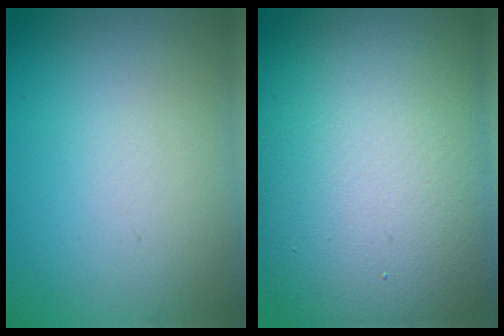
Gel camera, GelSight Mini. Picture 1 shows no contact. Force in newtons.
{"total": 16.8, "press": 16.8, "slide": 0.8}